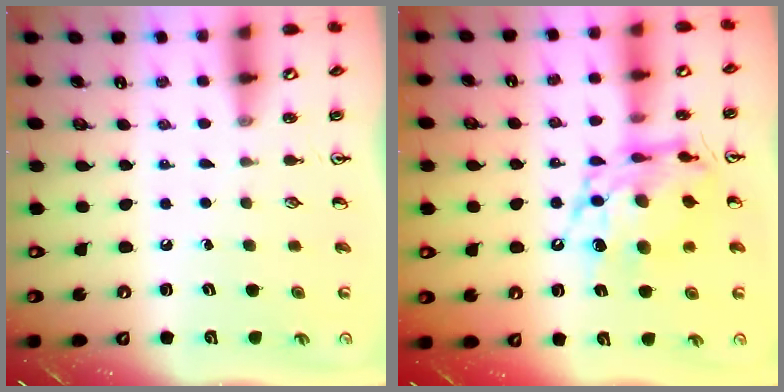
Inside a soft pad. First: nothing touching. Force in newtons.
{"total": 14.3, "press": 14.2, "slide": 1.3}